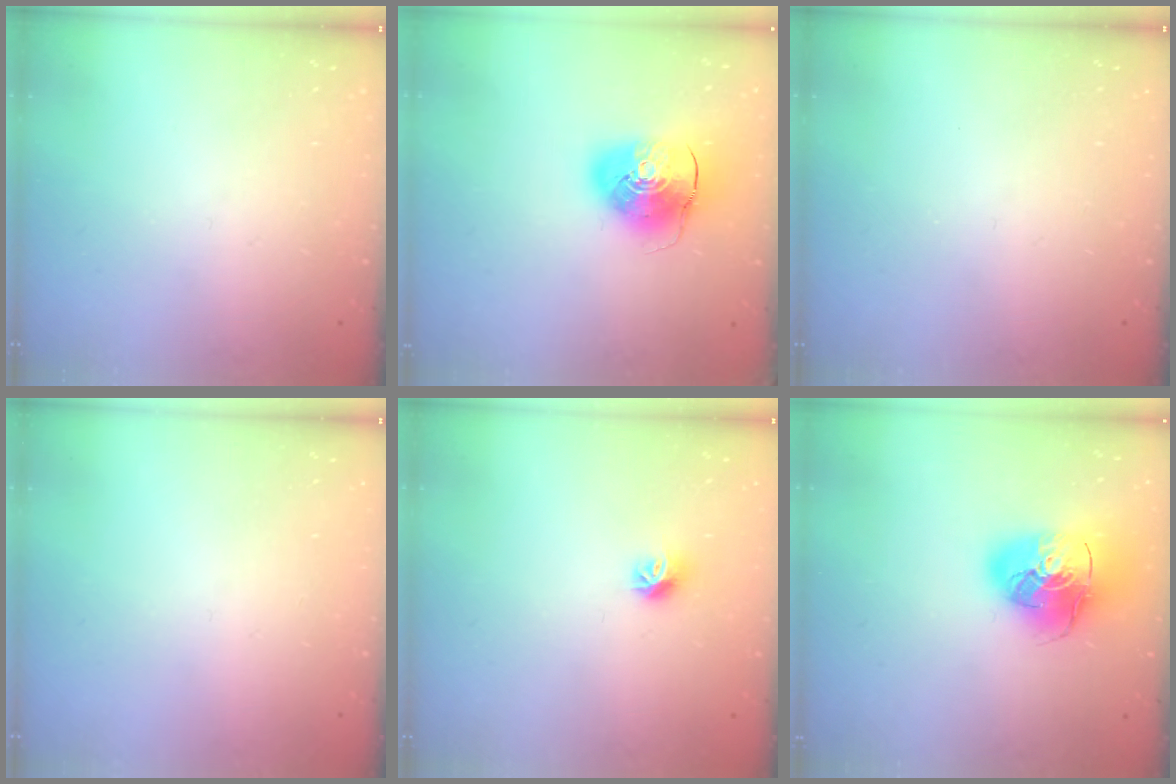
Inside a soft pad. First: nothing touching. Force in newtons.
{"total": 10.7, "press": 10.6, "slide": 1.8}
{"total": 0.0}
{"total": 0.0}
{"total": 8.0, "press": 7.9, "slide": 0.6}
{"total": 17.4, "press": 17.2, "slide": 2.7}